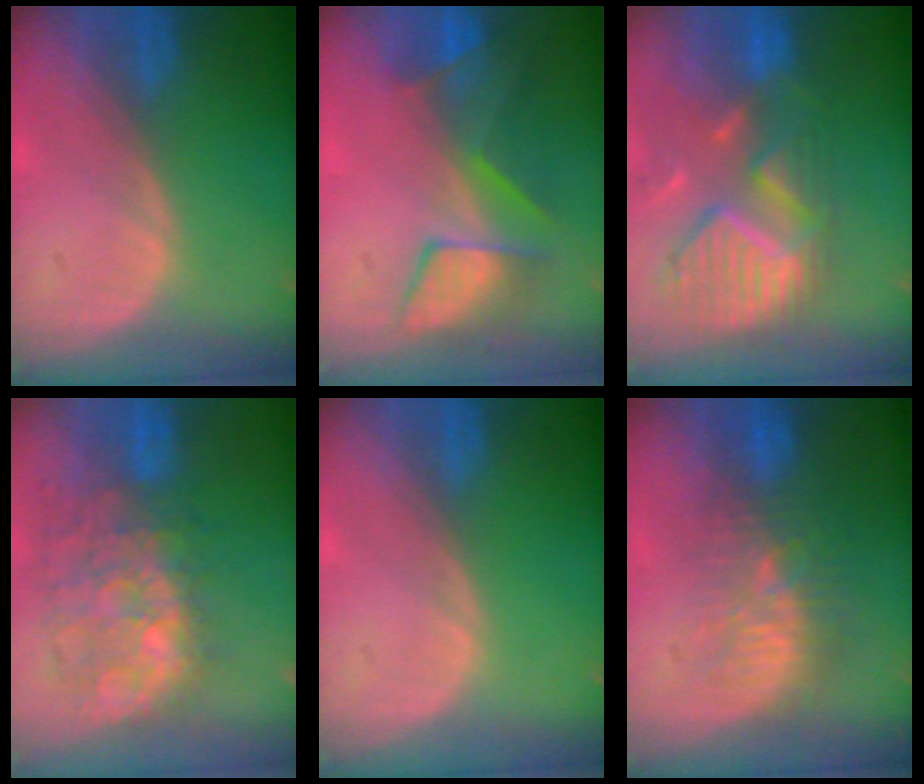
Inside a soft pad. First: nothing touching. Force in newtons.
{"total": 7.8, "press": 7.6, "slide": 1.6}
{"total": 12.1, "press": 10.4, "slide": 6.2}
{"total": 11.0, "press": 10.3, "slide": 3.9}
{"total": 0.0}
{"total": 9.3, "press": 8.8, "slide": 3.0}